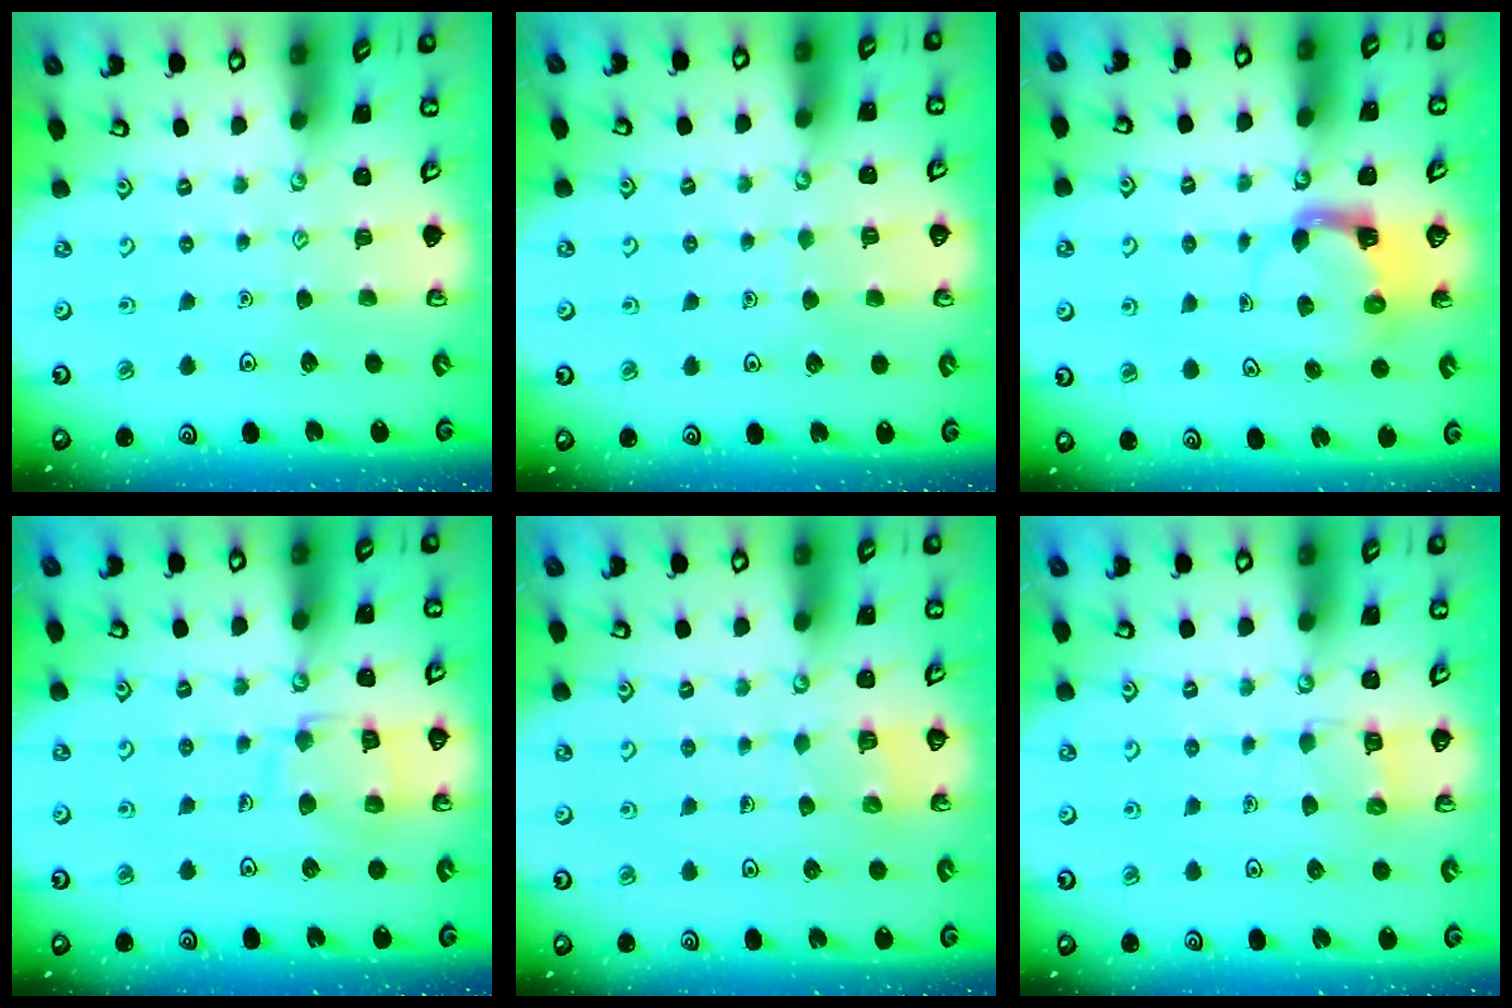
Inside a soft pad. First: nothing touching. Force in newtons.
{"total": 3.2, "press": 3.2, "slide": 0.3}
{"total": 3.7, "press": 3.6, "slide": 0.6}
{"total": 11.4, "press": 11.3, "slide": 1.1}
{"total": 3.2, "press": 3.2, "slide": 0.2}
{"total": 4.8, "press": 4.8, "slide": 0.5}